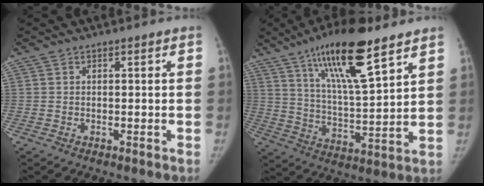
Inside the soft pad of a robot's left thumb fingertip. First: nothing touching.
{"total": 18.1, "force": [11.3, 4.2, 13.5], "torque": [-0.216, -0.053, 0.203]}